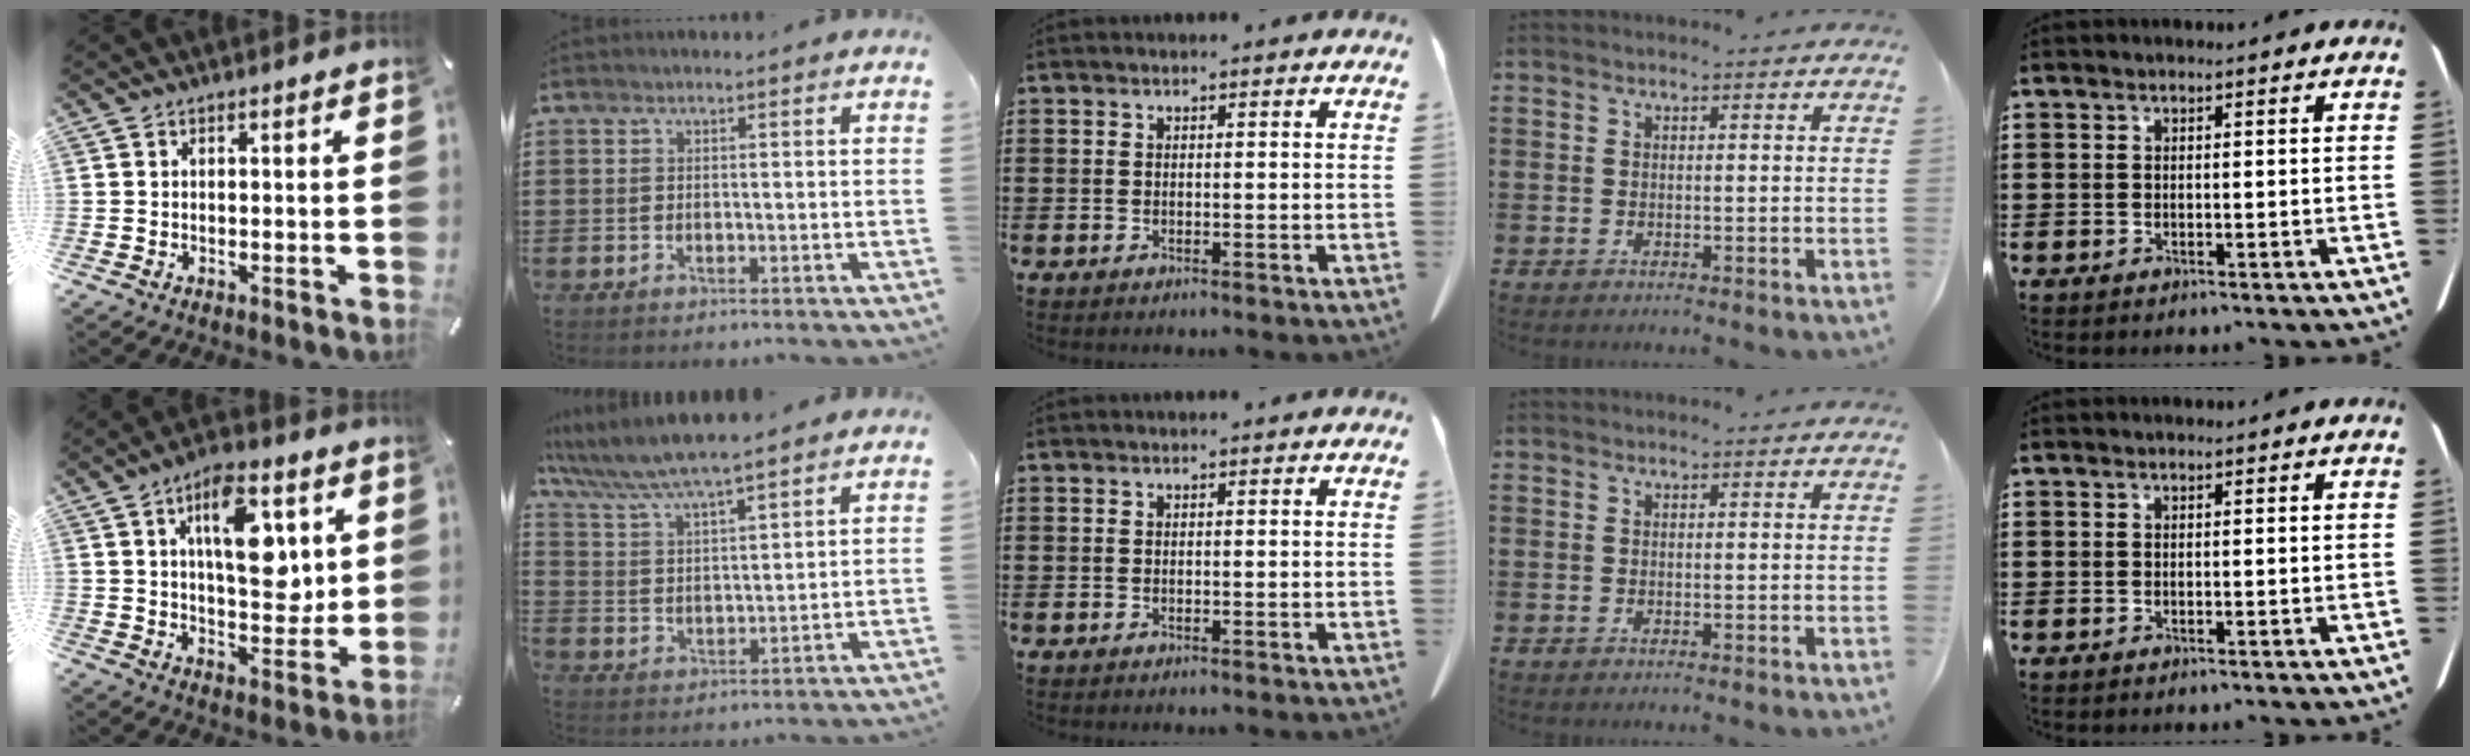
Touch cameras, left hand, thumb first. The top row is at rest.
{"thumb": {"total": 15.7, "force": [5.1, 8.2, 12.4], "torque": [-0.166, -0.012, 0.085]}, "index": {"total": 5.9, "force": [5.4, 0.2, 2.5], "torque": [-0.071, -0.029, 0.091]}}